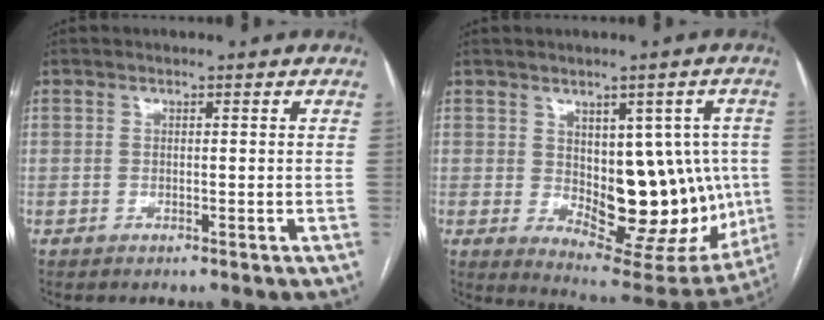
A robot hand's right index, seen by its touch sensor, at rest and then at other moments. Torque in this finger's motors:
{"motor_torque": [0.91, -0.31, 0.28, 0.06]}